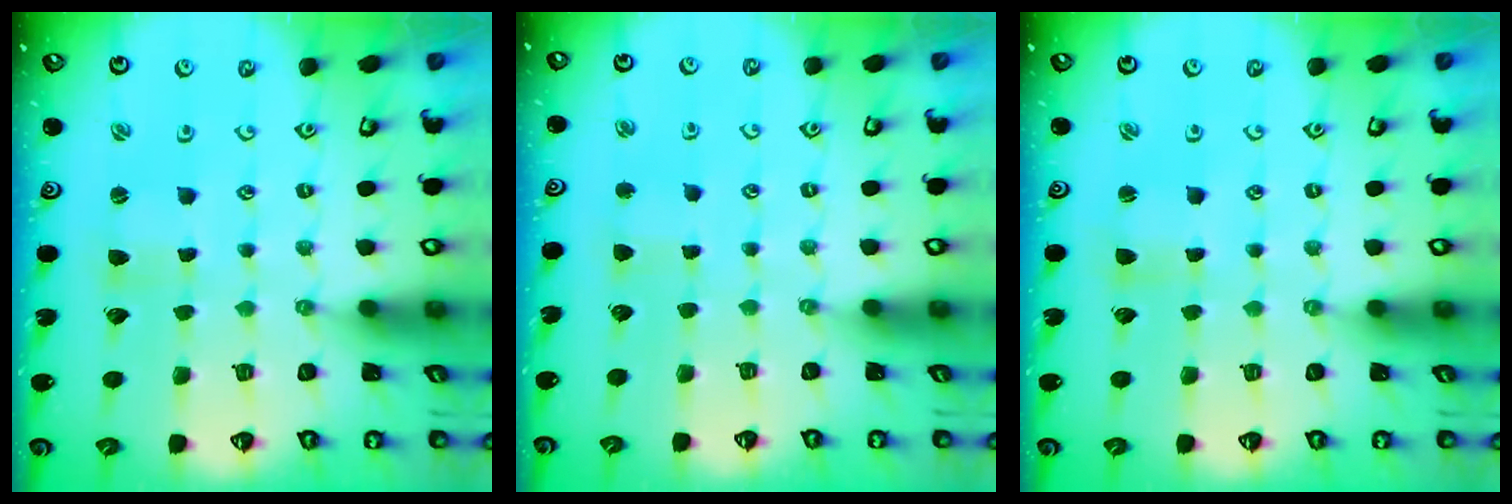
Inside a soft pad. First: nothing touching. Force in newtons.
{"total": 2.5, "press": 2.5, "slide": 0.3}
{"total": 1.7, "press": 1.6, "slide": 0.4}